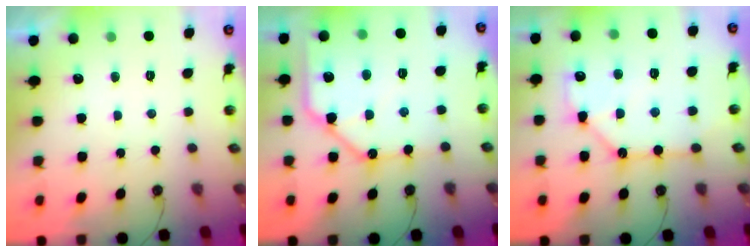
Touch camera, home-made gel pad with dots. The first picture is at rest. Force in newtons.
{"total": 14.2, "press": 14.1, "slide": 1.9}
{"total": 11.8, "press": 11.7, "slide": 1.1}